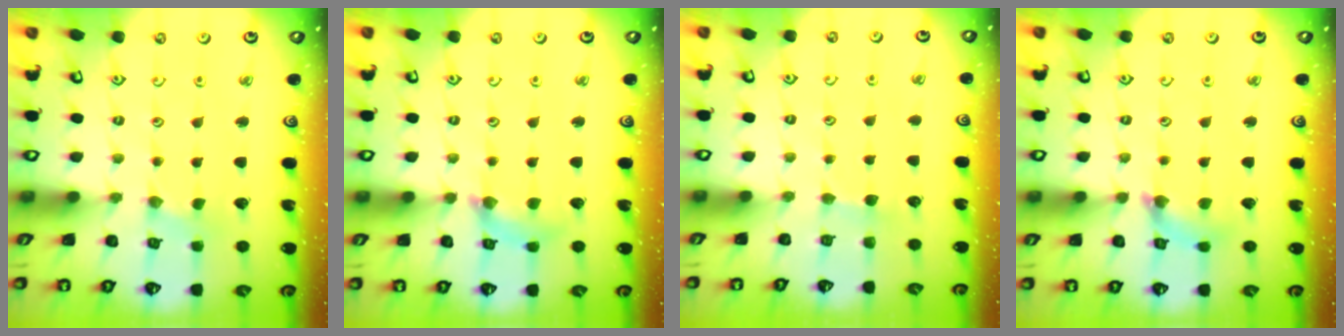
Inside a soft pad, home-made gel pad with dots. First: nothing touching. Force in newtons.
{"total": 6.3, "press": 6.3, "slide": 0.6}
{"total": 2.4, "press": 2.4, "slide": 0.4}
{"total": 4.7, "press": 4.6, "slide": 0.6}